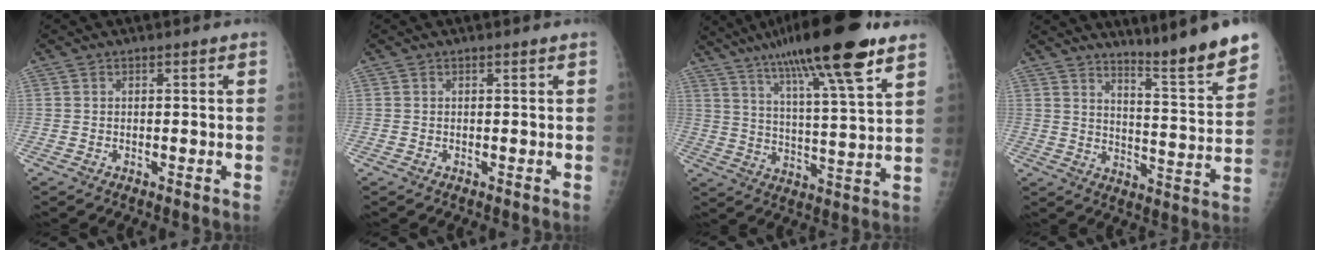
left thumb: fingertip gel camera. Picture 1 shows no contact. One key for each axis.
{"total": 0.0}
{"total": 20.8, "fx": 13.5, "fy": 2.8, "fz": 15.6, "tx": -0.249, "ty": -0.035, "tz": 0.217}
{"total": 12.8, "fx": 10.5, "fy": -0.1, "fz": 7.2, "tx": -0.092, "ty": -0.085, "tz": 0.162}